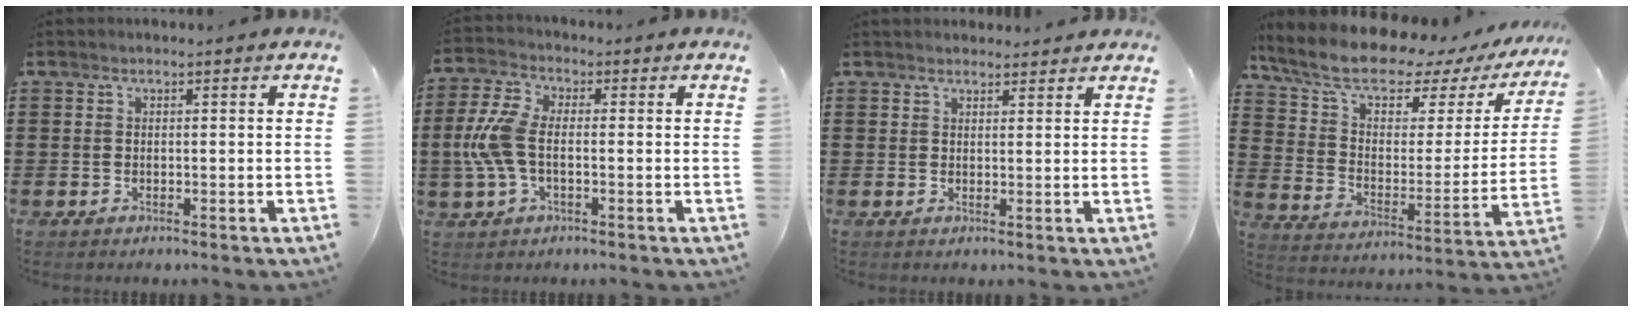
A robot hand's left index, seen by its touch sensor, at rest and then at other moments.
{"total": 7.3, "force": [-0.8, 3.7, 6.3], "torque": [-0.153, 0.000, -0.022]}
{"total": 1.9, "force": [1.8, 0.5, -0.1], "torque": [-0.003, -0.001, 0.037]}
{"total": 10.4, "force": [8.5, 3.3, 5.0], "torque": [-0.123, -0.058, 0.146]}